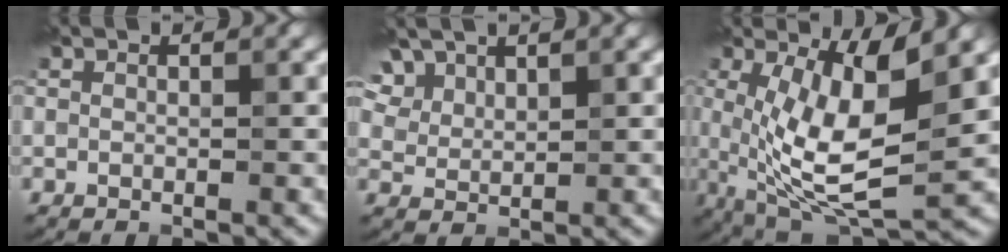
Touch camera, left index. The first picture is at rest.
{"total": 4.7, "force": [3.1, 2.6, 2.4], "torque": [-0.061, 0.007, 0.063]}
{"total": 8.2, "force": [1.0, 2.1, 7.8], "torque": [-0.146, -0.012, 0.021]}